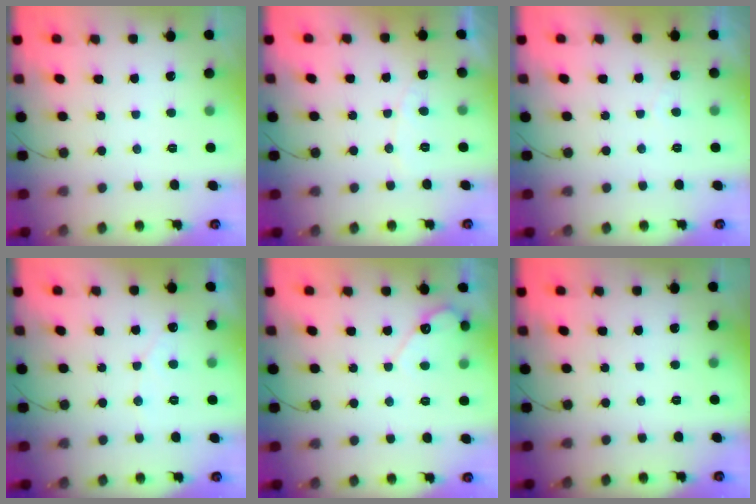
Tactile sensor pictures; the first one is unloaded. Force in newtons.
{"total": 4.0, "press": 4.0, "slide": 0.3}
{"total": 1.8, "press": 1.8, "slide": 0.1}
{"total": 3.0, "press": 3.0, "slide": 0.1}
{"total": 4.9, "press": 4.9, "slide": 0.4}
{"total": 0.0}